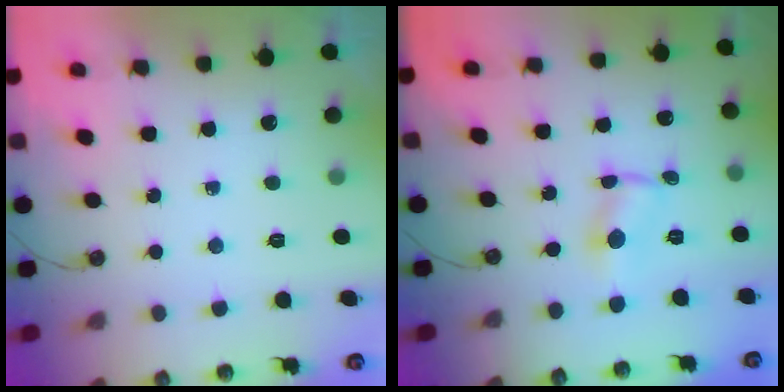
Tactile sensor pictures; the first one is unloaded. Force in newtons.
{"total": 1.5, "press": 1.5, "slide": 0.1}